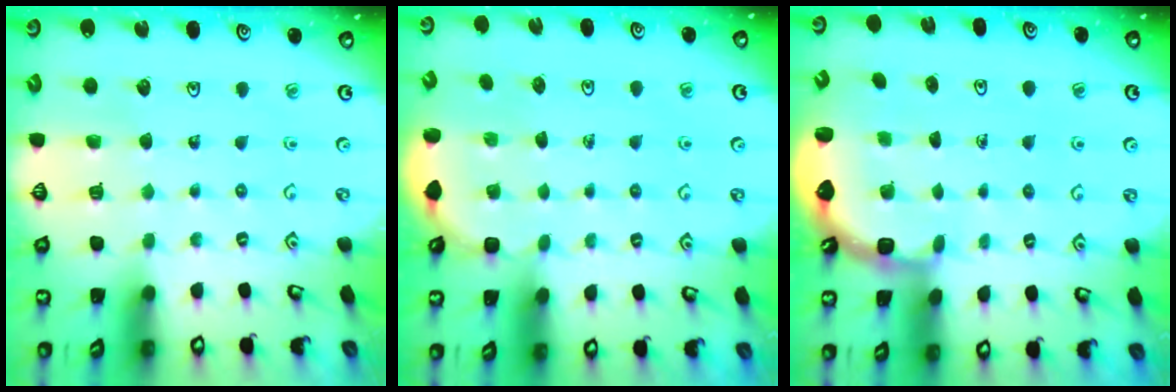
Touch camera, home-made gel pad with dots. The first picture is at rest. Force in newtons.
{"total": 2.5, "press": 2.2, "slide": 1.2}
{"total": 2.3, "press": 1.8, "slide": 1.3}